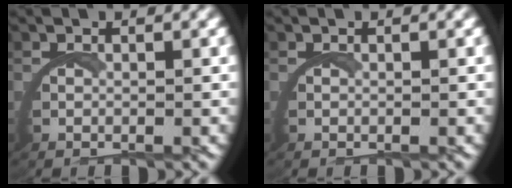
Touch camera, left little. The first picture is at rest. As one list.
[{"total": 0.0}]